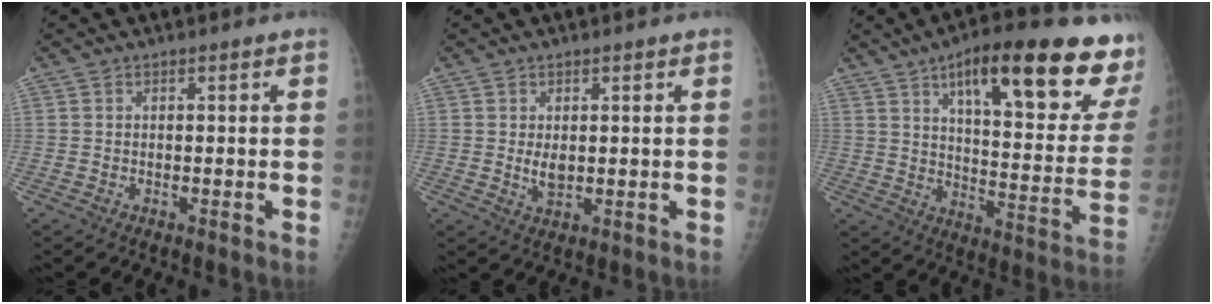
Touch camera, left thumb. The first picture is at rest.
{"total": 3.0, "force": [0.6, 1.7, 2.4], "torque": [-0.034, -0.010, 0.015]}
{"total": 26.7, "force": [15.8, 7.2, 20.2], "torque": [-0.245, -0.047, 0.221]}